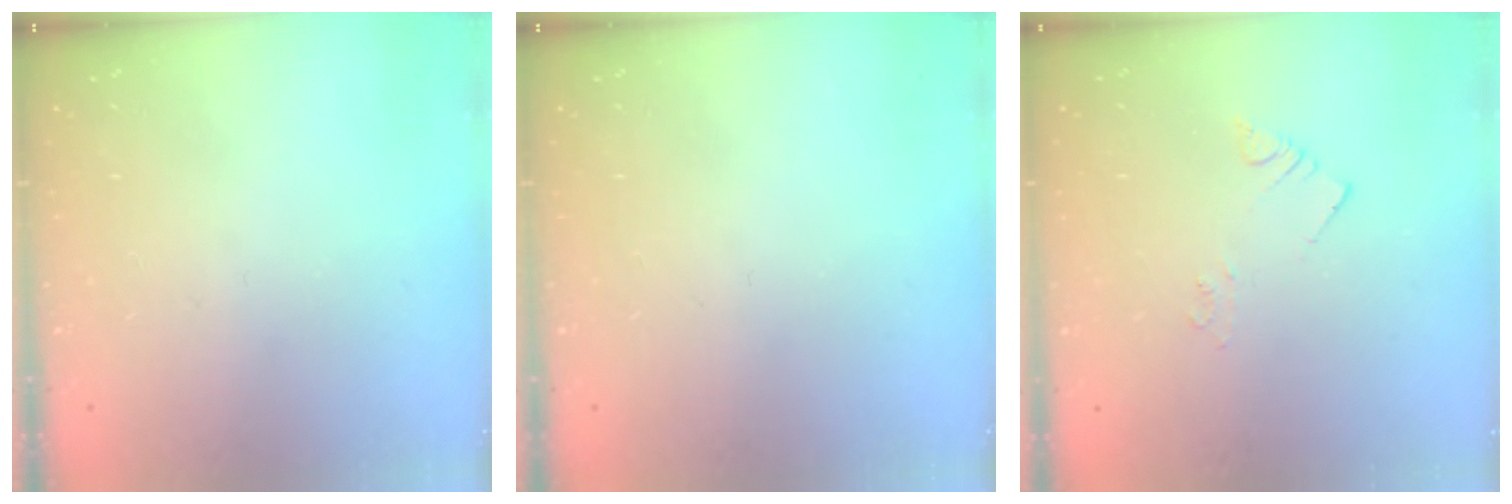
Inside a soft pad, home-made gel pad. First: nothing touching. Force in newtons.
{"total": 0.0}
{"total": 2.1, "press": 2.1, "slide": 0.3}